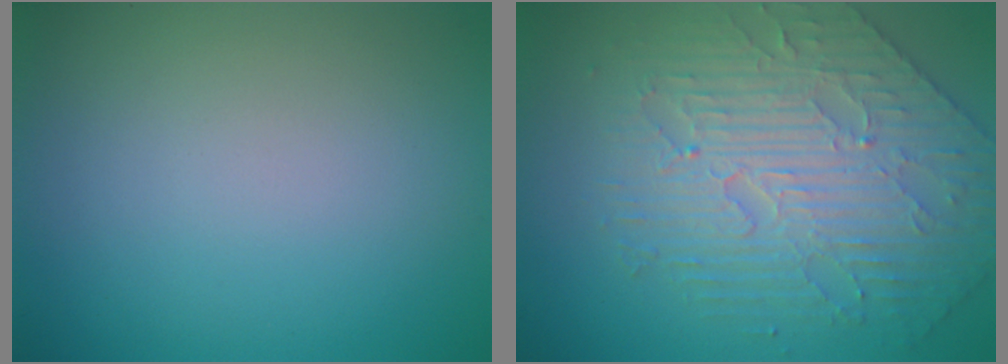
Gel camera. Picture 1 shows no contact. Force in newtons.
{"total": 5.1, "press": 4.8, "slide": 1.7}